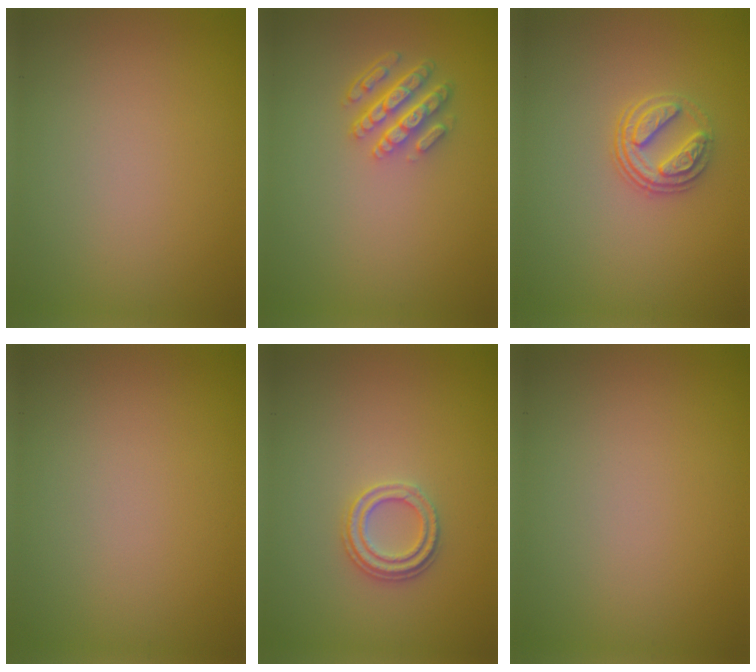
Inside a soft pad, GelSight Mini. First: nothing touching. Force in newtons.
{"total": 4.5, "press": 3.4, "slide": 3.0}
{"total": 3.0, "press": 2.6, "slide": 1.6}
{"total": 0.0}
{"total": 2.3, "press": 2.2, "slide": 0.8}
{"total": 0.0}